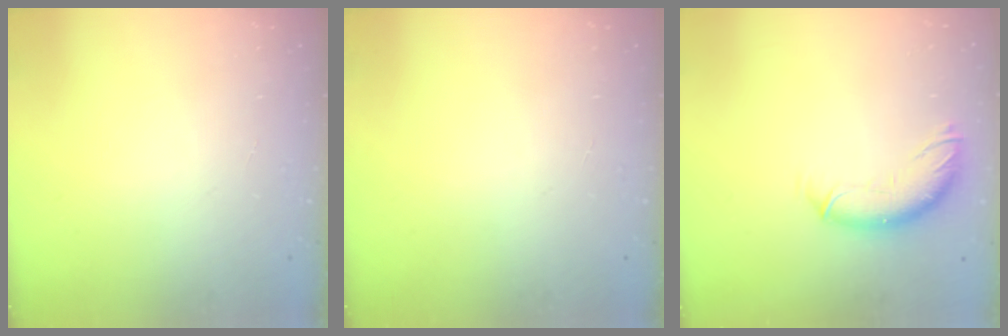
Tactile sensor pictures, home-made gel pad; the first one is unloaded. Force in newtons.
{"total": 0.0}
{"total": 10.7, "press": 10.6, "slide": 1.0}